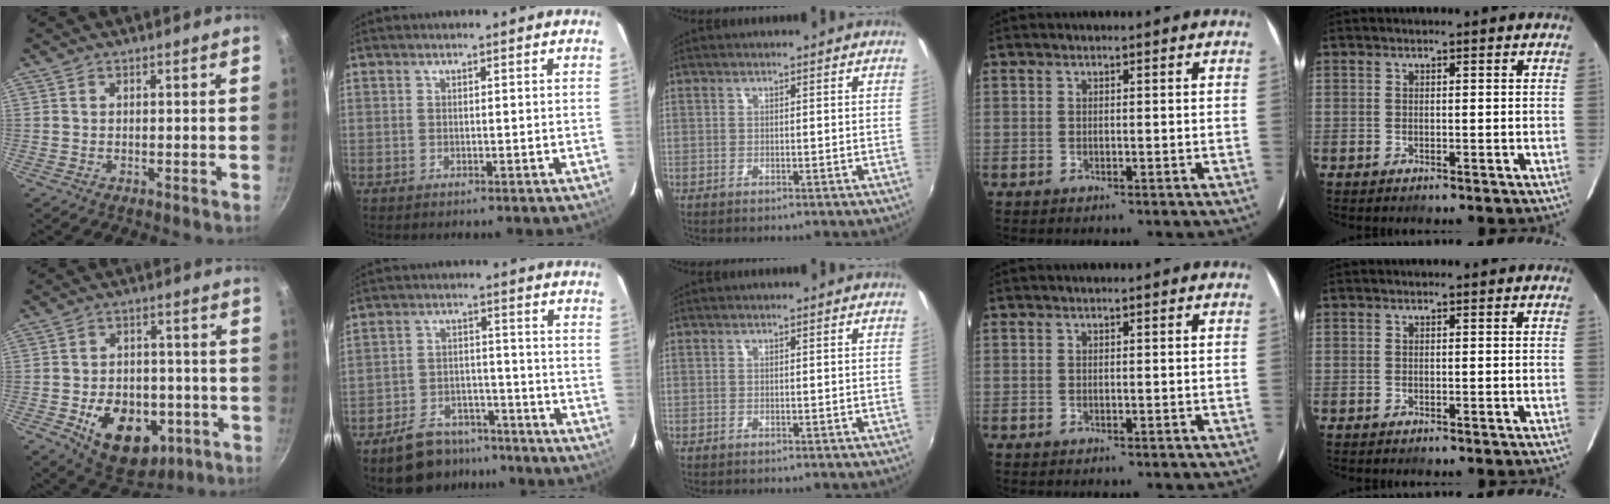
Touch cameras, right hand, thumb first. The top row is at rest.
{"thumb": {"total": 16.4, "force": [-5.2, 11.4, 10.5], "torque": [-0.122, 0.022, -0.057]}, "index": {"total": 11.3, "force": [-8.9, 6.0, 3.4], "torque": [-0.083, 0.020, -0.118]}}